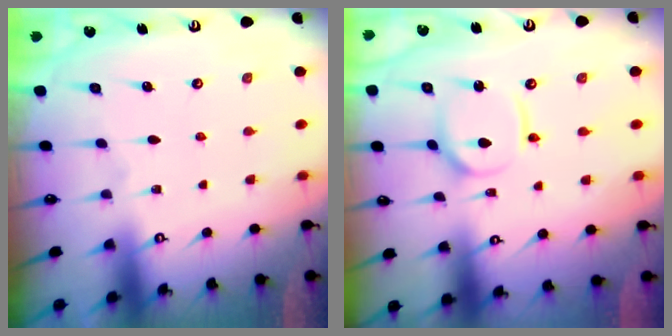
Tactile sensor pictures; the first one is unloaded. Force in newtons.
{"total": 6.3, "press": 6.3, "slide": 0.6}